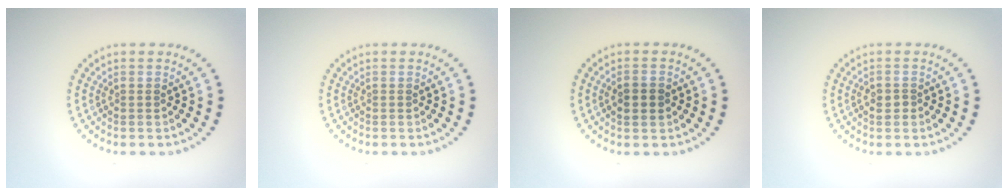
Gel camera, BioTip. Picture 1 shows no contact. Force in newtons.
{"total": 0.0}
{"total": 1.9, "press": 1.9, "slide": 0.2}
{"total": 1.3, "press": 1.2, "slide": 0.6}